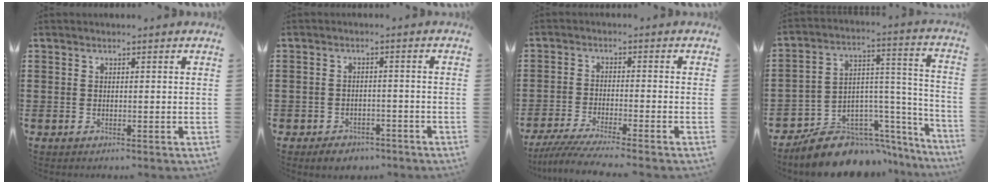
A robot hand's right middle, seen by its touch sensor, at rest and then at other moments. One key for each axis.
{"total": 2.4, "fx": -2.2, "fy": 0.9, "fz": 0.1, "tx": -0.008, "ty": 0.004, "tz": -0.048}
{"total": 4.6, "fx": -4.3, "fy": -0.2, "fz": 1.7, "tx": -0.049, "ty": -0.018, "tz": -0.089}
{"total": 10.5, "fx": -9.1, "fy": 4.5, "fz": 2.7, "tx": -0.042, "ty": 0.029, "tz": -0.163}